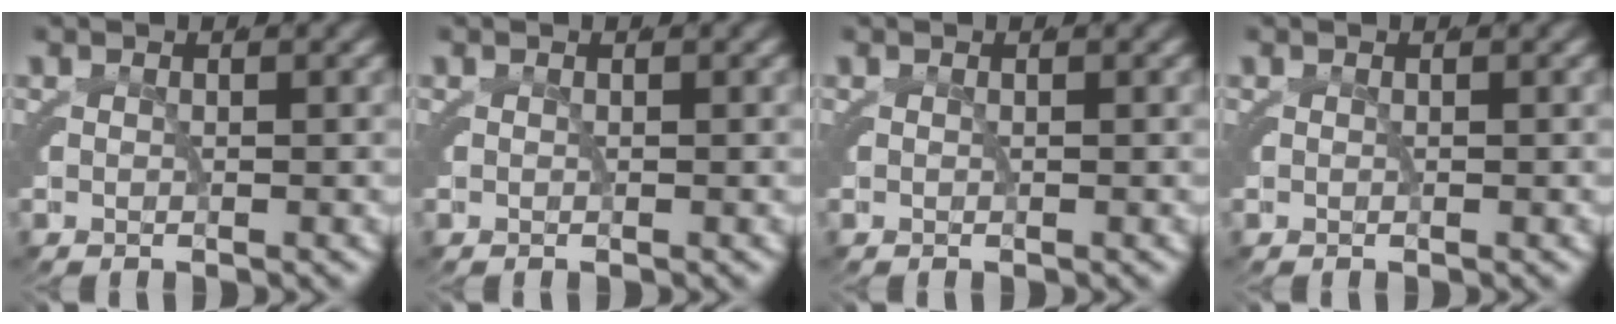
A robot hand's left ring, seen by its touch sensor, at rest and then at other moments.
{"total": 0.0}
{"total": 0.0}
{"total": 0.0}